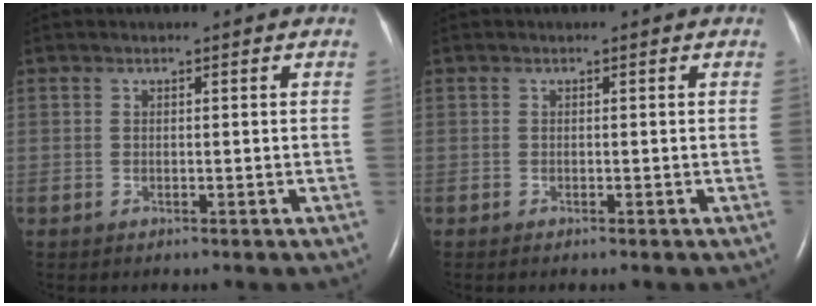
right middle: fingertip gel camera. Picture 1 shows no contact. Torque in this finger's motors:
{"motor_torque": [-0.06, -0.08, -0.03, 0.00]}